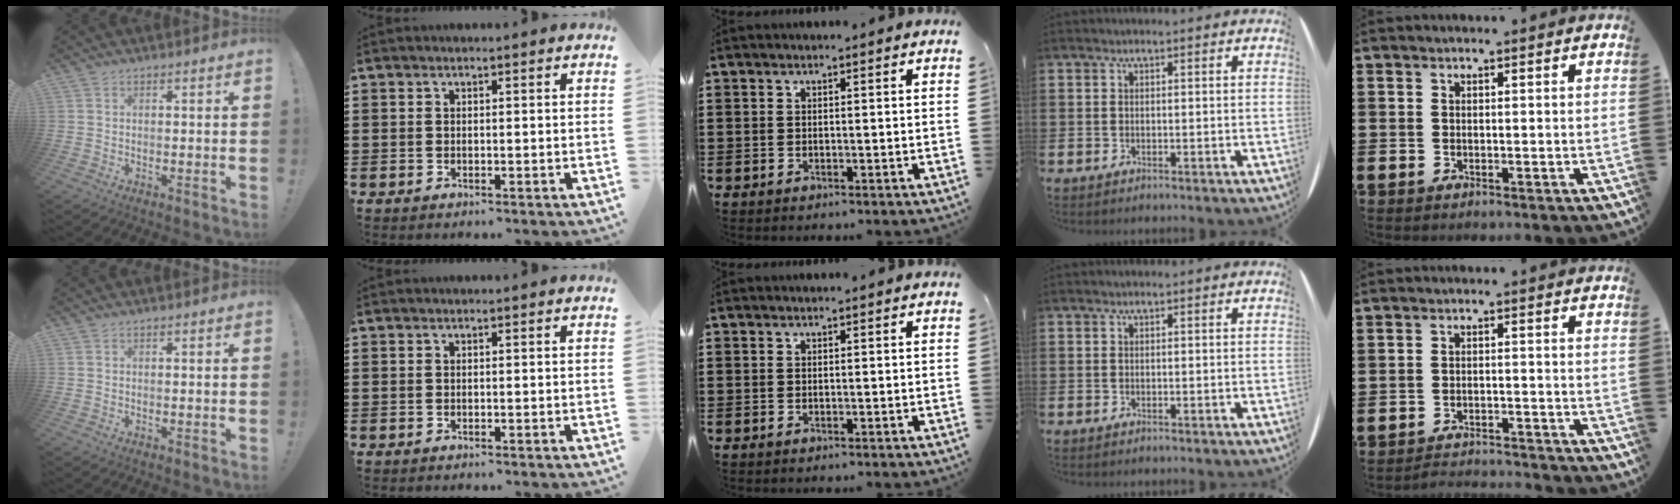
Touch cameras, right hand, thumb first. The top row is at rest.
{"little": {"total": 2.2, "force": [-2.2, -0.1, -0.2], "torque": [-0.003, 0.005, -0.049]}}